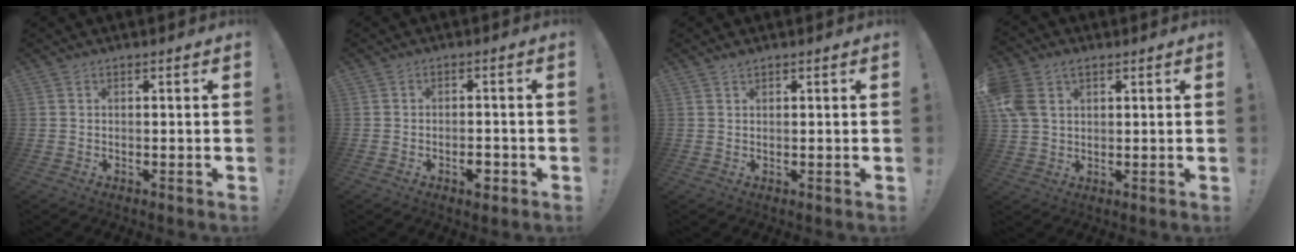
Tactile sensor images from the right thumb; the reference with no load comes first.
{"total": 3.6, "force": [-2.0, 1.9, 2.4], "torque": [-0.031, 0.011, -0.032]}
{"total": 0.9, "force": [0.8, 0.2, 0.4], "torque": [-0.004, -0.001, 0.014]}
{"total": 7.6, "force": [3.2, 5.3, 4.4], "torque": [-0.090, -0.006, 0.065]}